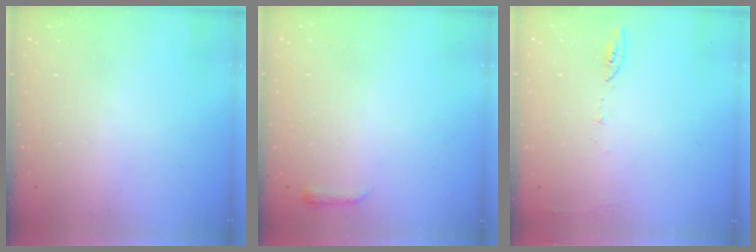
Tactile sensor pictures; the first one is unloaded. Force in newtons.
{"total": 3.0, "press": 2.9, "slide": 0.6}
{"total": 5.8, "press": 5.7, "slide": 0.9}